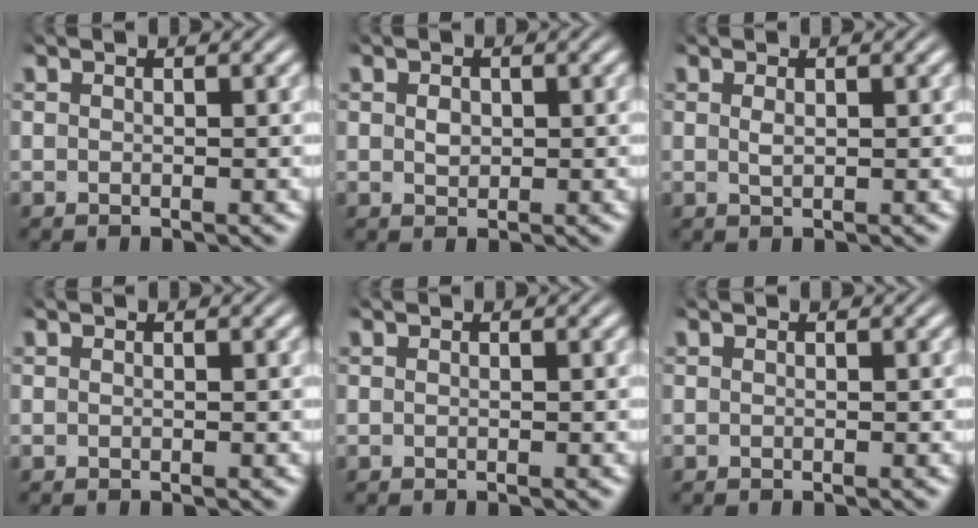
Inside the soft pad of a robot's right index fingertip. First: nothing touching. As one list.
[{"total": 0.7, "force": [0.1, 0.4, 0.5], "torque": [-0.010, -0.006, 0.008]}, {"total": 0.6, "force": [0.1, -0.2, 0.6], "torque": [-0.014, -0.009, 0.011]}, {"total": 0.0}, {"total": 0.0}, {"total": 0.0}]